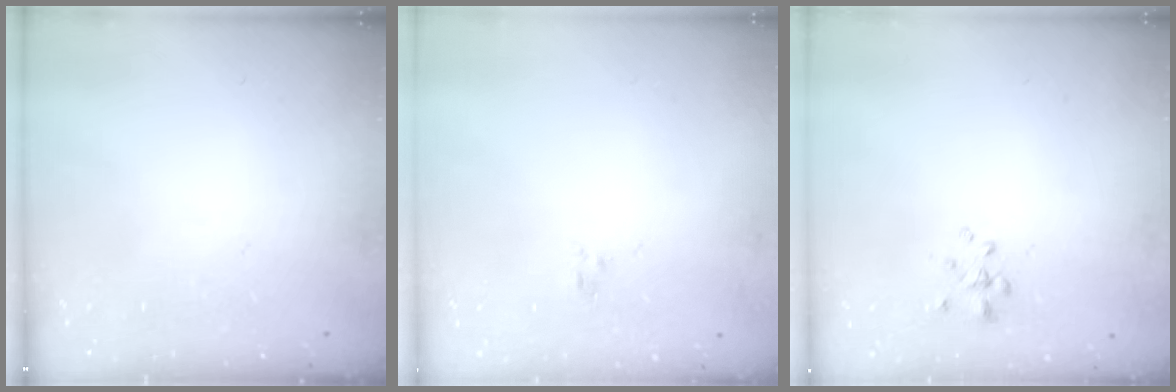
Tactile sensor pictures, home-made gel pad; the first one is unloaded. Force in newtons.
{"total": 1.2, "press": 1.0, "slide": 0.7}
{"total": 0.6, "press": 0.5, "slide": 0.3}